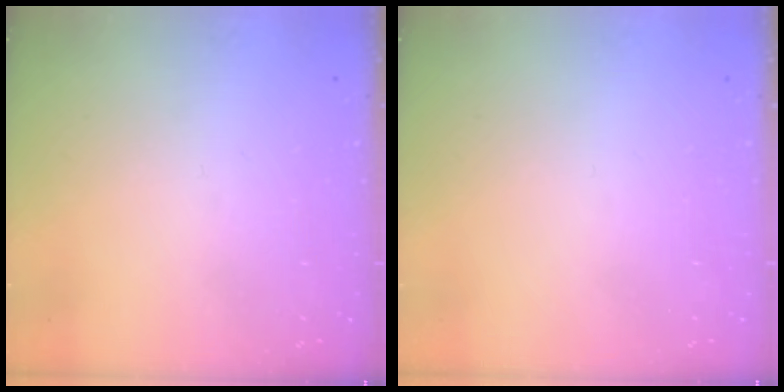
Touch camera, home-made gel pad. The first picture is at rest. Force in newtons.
{"total": 1.5, "press": 1.5, "slide": 0.1}